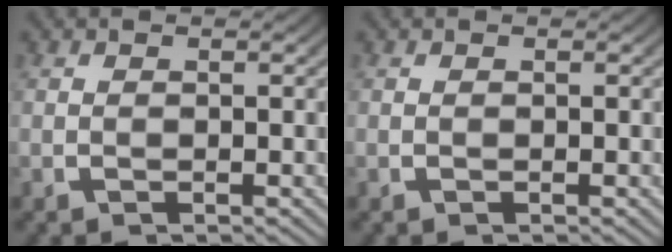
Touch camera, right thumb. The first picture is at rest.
{"total": 0.0}